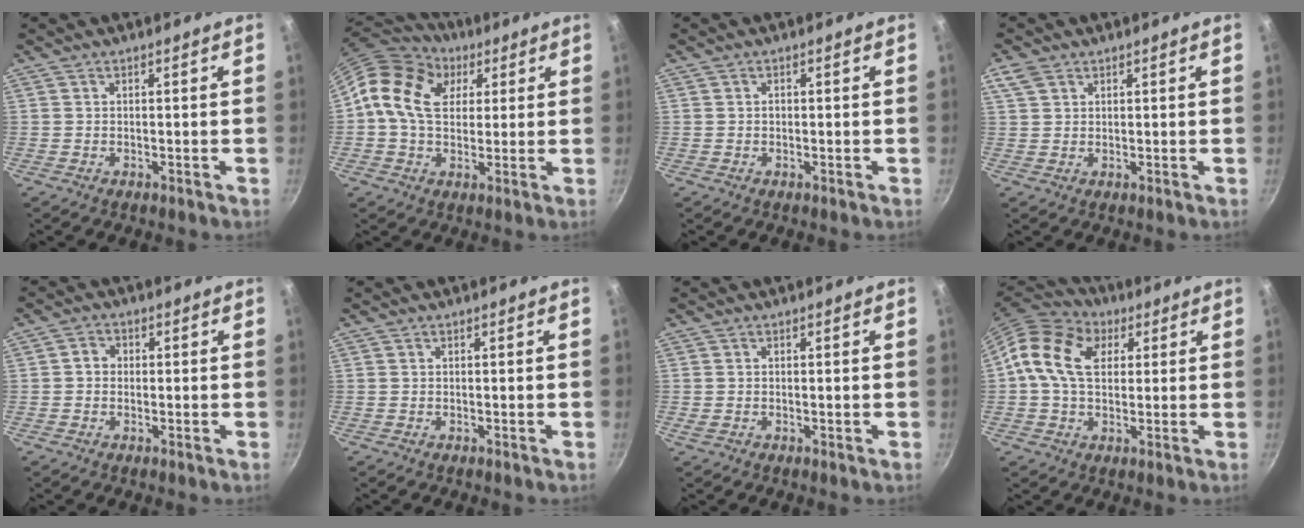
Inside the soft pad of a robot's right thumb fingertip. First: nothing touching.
{"total": 15.1, "force": [4.4, 11.0, 9.4], "torque": [-0.146, 0.008, 0.062]}
{"total": 0.6, "force": [0.0, 0.5, 0.3], "torque": [-0.004, 0.004, -0.001]}
{"total": 3.5, "force": [1.9, 2.4, 1.7], "torque": [-0.029, 0.001, 0.039]}
{"total": 2.5, "force": [0.0, 2.2, 1.1], "torque": [-0.009, 0.008, -0.004]}
{"total": 0.0}
{"total": 0.6, "force": [0.0, 0.2, 0.6], "torque": [-0.010, 0.000, -0.001]}
{"total": 13.9, "force": [3.5, 9.9, 9.2], "torque": [-0.147, 0.012, 0.046]}